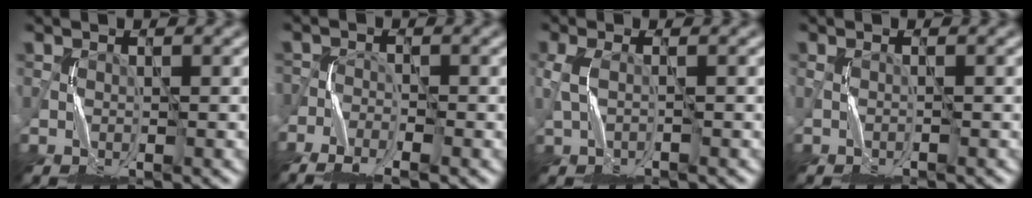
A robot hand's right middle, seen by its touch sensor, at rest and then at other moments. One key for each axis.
{"total": 5.4, "fx": -4.6, "fy": 1.8, "fz": 2.4, "tx": -0.042, "ty": -0.016, "tz": -0.075}
{"total": 1.0, "fx": -0.2, "fy": 0.3, "fz": 0.9, "tx": -0.023, "ty": 0.009, "tz": -0.006}
{"total": 0.5, "fx": -0.5, "fy": -0.2, "fz": 0.0, "tx": 0.000, "ty": 0.002, "tz": -0.010}